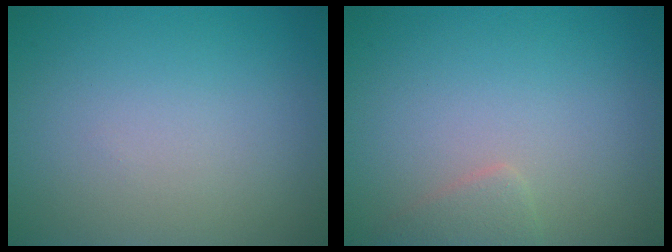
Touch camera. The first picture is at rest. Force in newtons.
{"total": 1.3, "press": 1.3, "slide": 0.1}